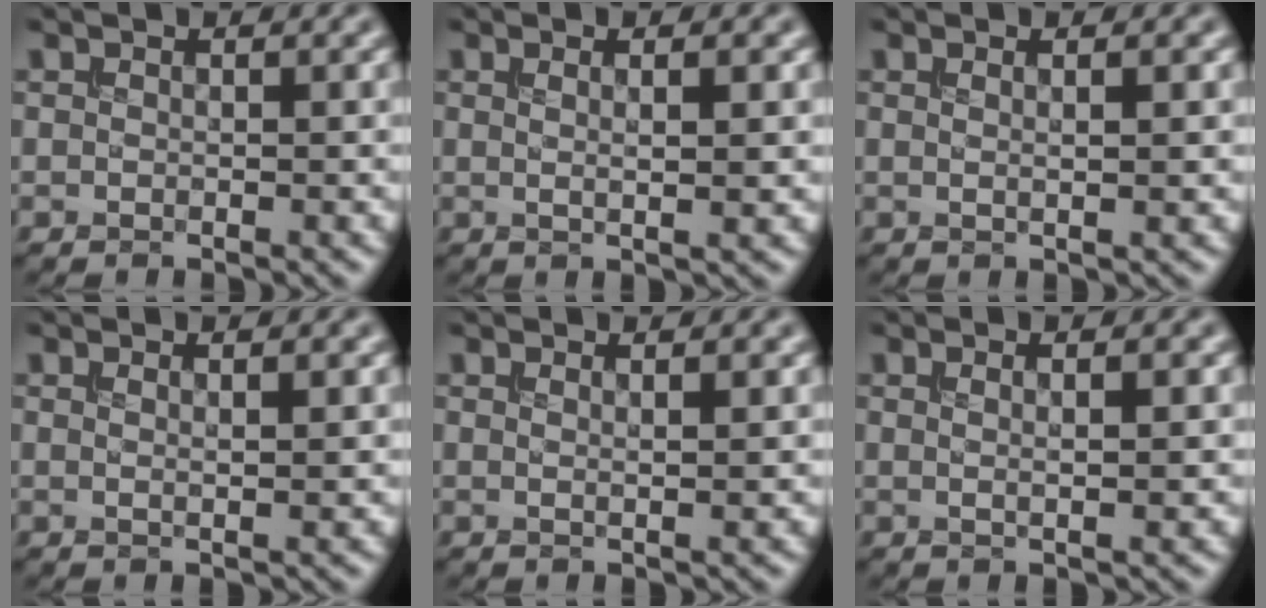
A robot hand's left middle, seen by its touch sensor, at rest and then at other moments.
{"total": 3.3, "force": [1.0, 1.0, 3.0], "torque": [-0.032, 0.001, -0.002]}
{"total": 2.3, "force": [0.7, 0.8, 2.0], "torque": [-0.018, 0.003, -0.007]}
{"total": 2.0, "force": [0.9, 0.6, 1.7], "torque": [-0.019, 0.004, 0.002]}
{"total": 2.1, "force": [1.0, 0.7, 1.6], "torque": [-0.016, 0.006, 0.000]}
{"total": 2.9, "force": [0.9, 1.0, 2.6], "torque": [-0.024, 0.002, -0.004]}